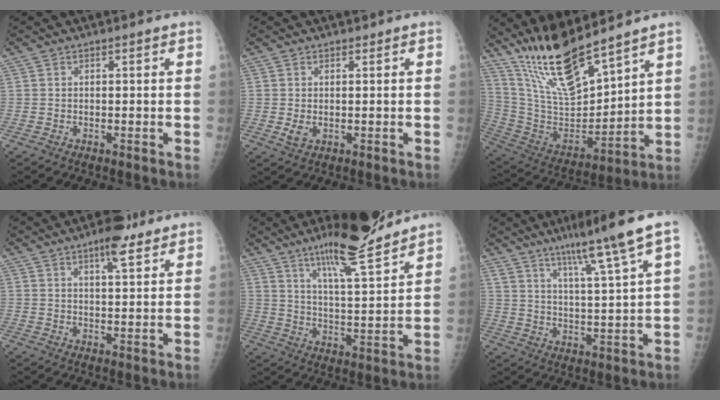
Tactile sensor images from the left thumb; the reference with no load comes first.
{"total": 2.3, "force": [0.0, 1.8, 1.5], "torque": [-0.025, -0.004, 0.002]}
{"total": 17.9, "force": [14.5, 3.8, 9.9], "torque": [-0.158, -0.082, 0.289]}
{"total": 6.4, "force": [4.2, 1.9, 4.4], "torque": [-0.056, -0.022, 0.060]}
{"total": 15.6, "force": [11.9, 2.2, 9.9], "torque": [-0.142, -0.073, 0.196]}
{"total": 11.6, "force": [7.7, -0.2, 8.7], "torque": [-0.141, -0.037, 0.127]}